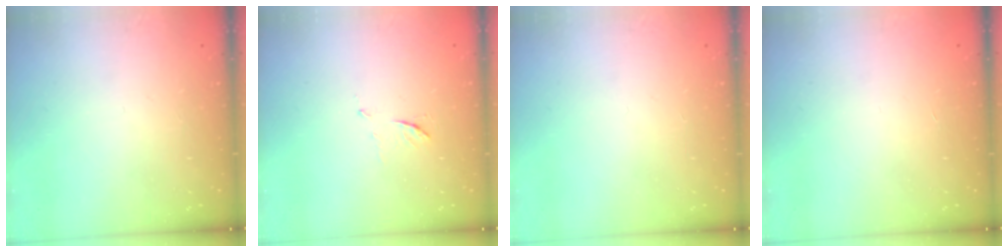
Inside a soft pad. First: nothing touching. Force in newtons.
{"total": 5.5, "press": 5.4, "slide": 0.7}
{"total": 0.0}
{"total": 1.7, "press": 1.7, "slide": 0.1}